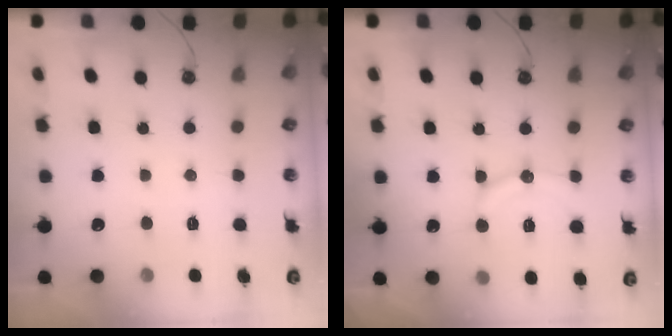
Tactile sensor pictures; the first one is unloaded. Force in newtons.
{"total": 11.0, "press": 10.6, "slide": 3.0}